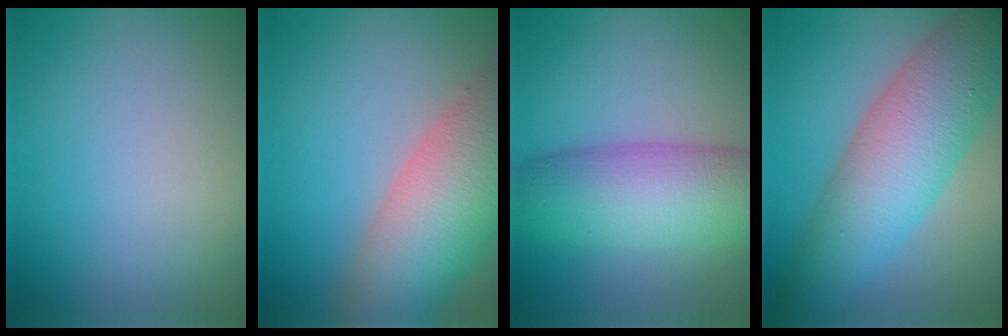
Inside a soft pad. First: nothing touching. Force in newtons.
{"total": 10.0, "press": 10.0, "slide": 0.7}
{"total": 8.3, "press": 8.3, "slide": 0.1}
{"total": 8.7, "press": 8.7, "slide": 0.2}